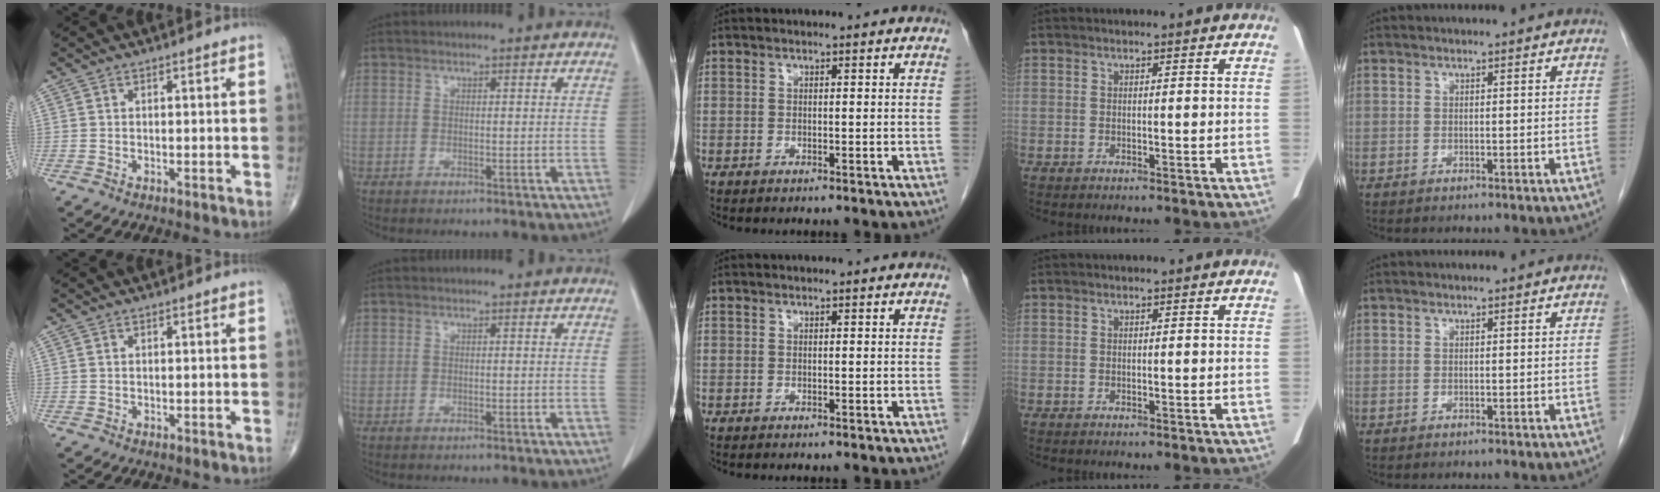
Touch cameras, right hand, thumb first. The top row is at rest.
{}